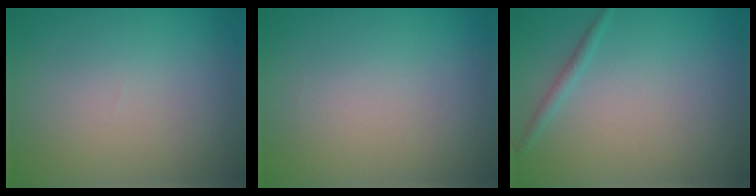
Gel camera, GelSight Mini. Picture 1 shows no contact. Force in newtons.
{"total": 0.0}
{"total": 1.1, "press": 1.0, "slide": 0.1}